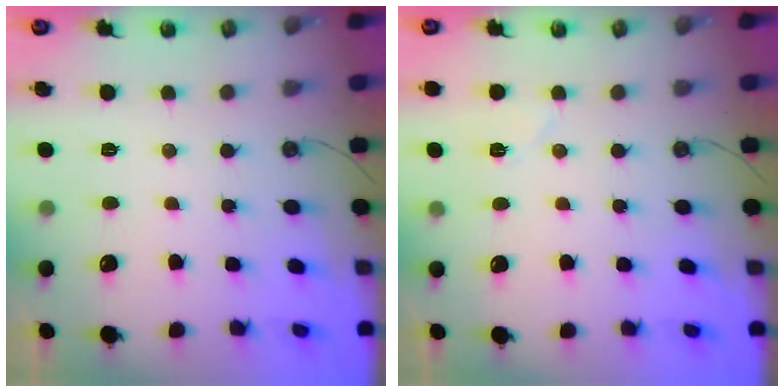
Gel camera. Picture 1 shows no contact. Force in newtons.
{"total": 5.0, "press": 4.4, "slide": 2.3}